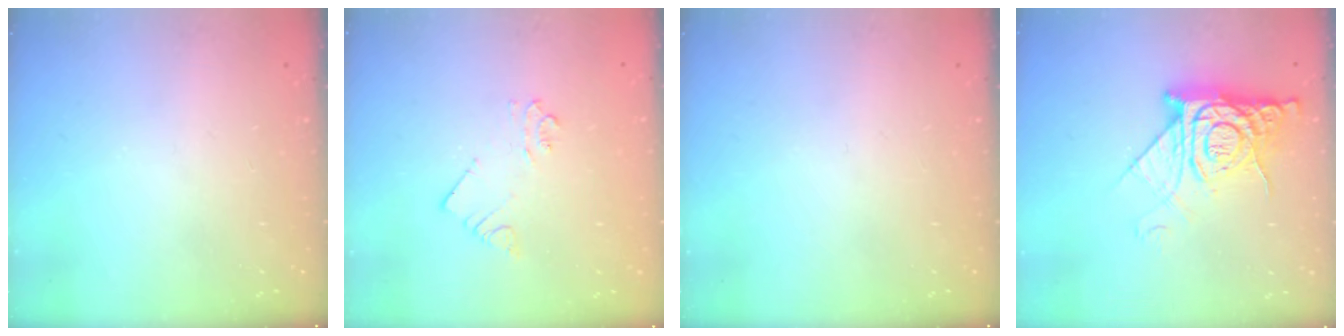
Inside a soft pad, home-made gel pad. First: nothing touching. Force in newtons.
{"total": 3.2, "press": 3.2, "slide": 0.2}
{"total": 0.0}
{"total": 13.7, "press": 13.6, "slide": 1.5}